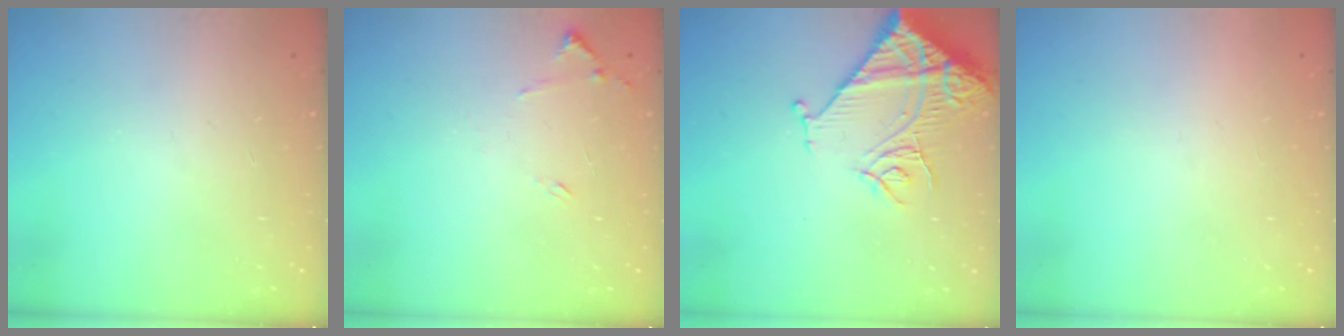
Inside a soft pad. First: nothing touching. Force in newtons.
{"total": 8.0, "press": 8.0, "slide": 0.7}
{"total": 14.9, "press": 14.8, "slide": 1.6}
{"total": 1.5, "press": 1.5, "slide": 0.1}